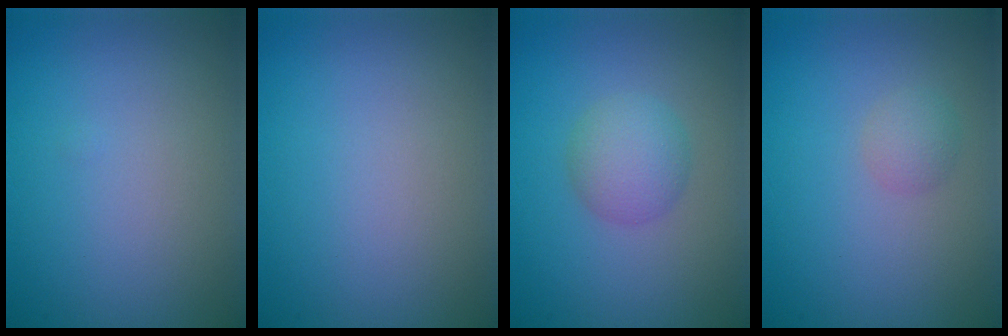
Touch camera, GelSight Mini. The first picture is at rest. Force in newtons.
{"total": 0.0}
{"total": 2.9, "press": 2.9, "slide": 0.1}
{"total": 1.4, "press": 1.4, "slide": 0.0}